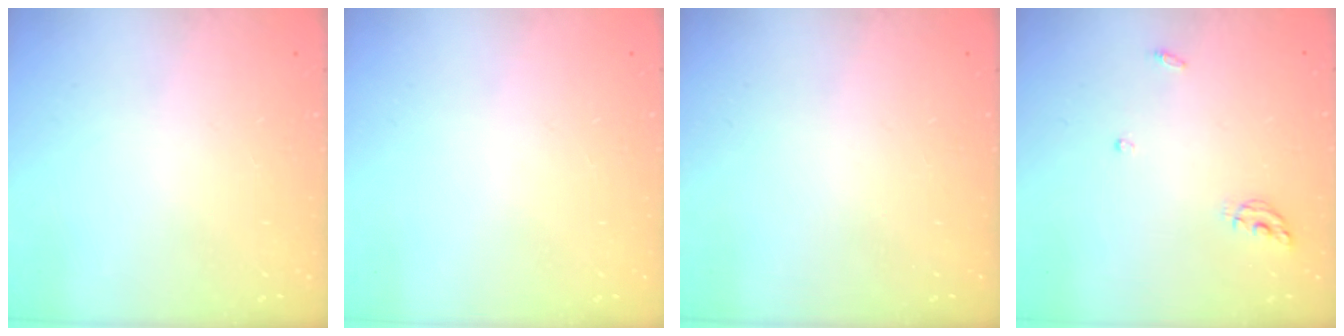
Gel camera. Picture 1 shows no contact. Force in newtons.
{"total": 0.0}
{"total": 0.0}
{"total": 5.2, "press": 5.2, "slide": 0.4}